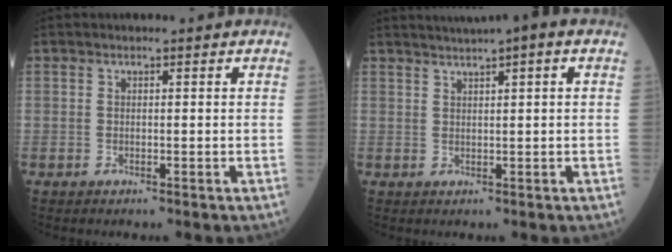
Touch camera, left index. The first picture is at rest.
{"total": 5.8, "force": [4.0, 0.2, 4.2], "torque": [-0.070, 0.029, 0.061]}